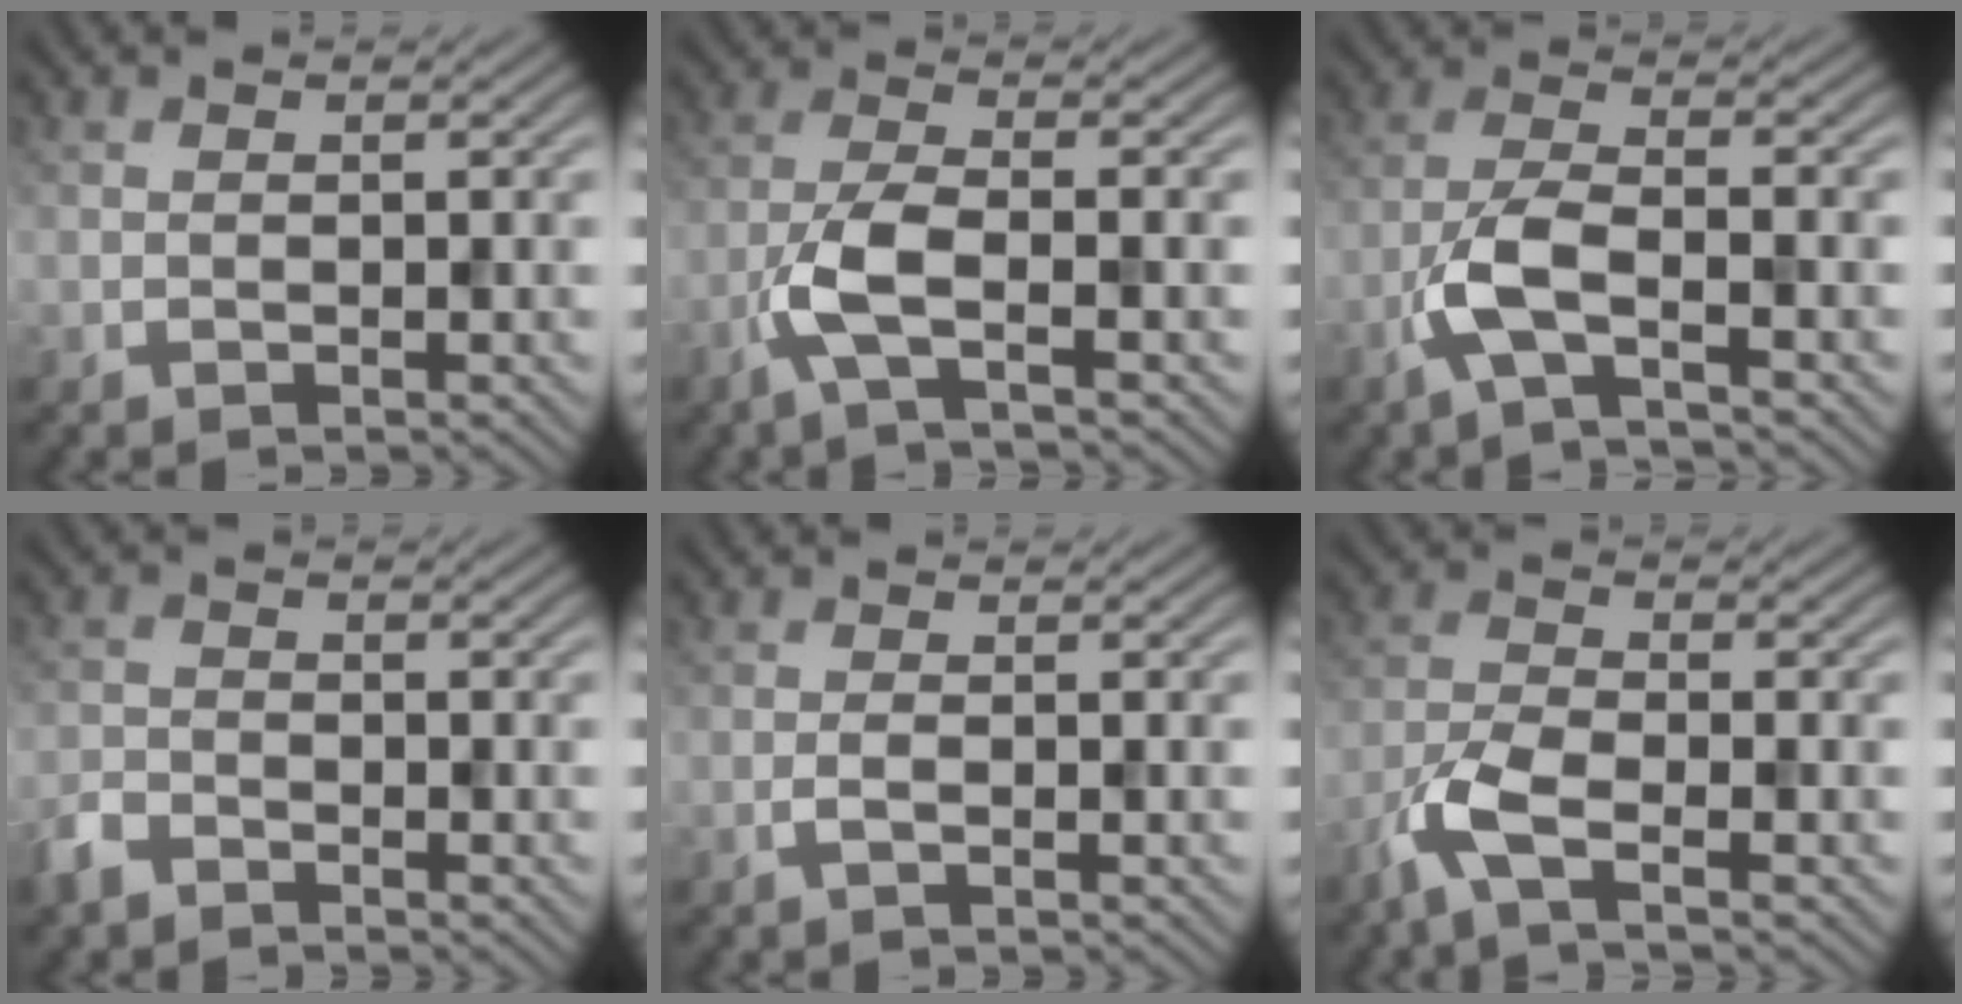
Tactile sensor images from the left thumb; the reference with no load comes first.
{"total": 5.2, "force": [-2.2, 1.2, 4.5], "torque": [-0.100, 0.003, -0.057]}
{"total": 5.5, "force": [-2.7, 1.4, 4.6], "torque": [-0.101, 0.003, -0.068]}
{"total": 2.9, "force": [-2.4, 1.3, 1.0], "torque": [-0.023, -0.006, -0.060]}
{"total": 1.1, "force": [-0.5, 0.2, 1.0], "torque": [-0.020, 0.003, -0.013]}
{"total": 5.4, "force": [-3.2, 1.4, 4.1], "torque": [-0.097, -0.008, -0.080]}